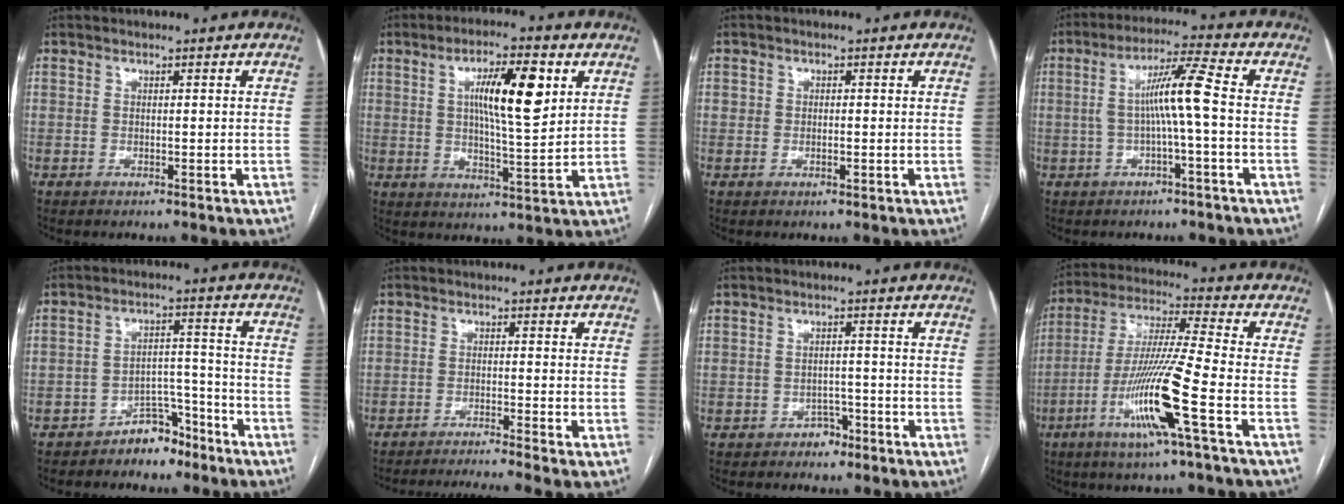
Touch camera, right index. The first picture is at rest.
{"total": 11.0, "force": [3.5, 2.0, 10.3], "torque": [-0.173, 0.005, 0.056]}
{"total": 1.5, "force": [-0.2, 1.1, 1.0], "torque": [-0.017, 0.003, -0.001]}
{"total": 7.7, "force": [-0.5, -0.4, 7.7], "torque": [-0.141, 0.023, -0.008]}
{"total": 5.8, "force": [-4.5, 3.2, 1.7], "torque": [-0.018, 0.023, -0.071]}
{"total": 5.4, "force": [-4.6, -1.5, 2.4], "torque": [-0.029, -0.007, -0.070]}
{"total": 2.5, "force": [-1.6, 1.9, 0.4], "torque": [-0.001, 0.009, -0.024]}
{"total": 14.3, "force": [-5.7, -1.0, 13.1], "torque": [-0.263, -0.016, -0.112]}